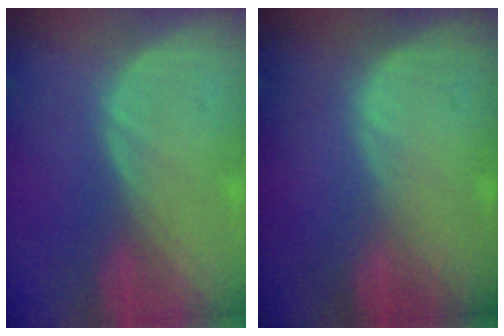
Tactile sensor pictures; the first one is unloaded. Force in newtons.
{"total": 0.0}